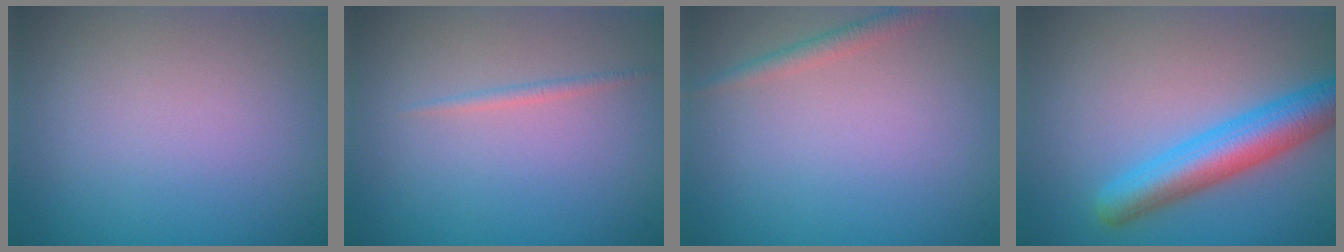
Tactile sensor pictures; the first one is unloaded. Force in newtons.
{"total": 0.7, "press": 0.7, "slide": 0.1}
{"total": 1.4, "press": 1.4, "slide": 0.0}
{"total": 5.7, "press": 5.7, "slide": 0.2}